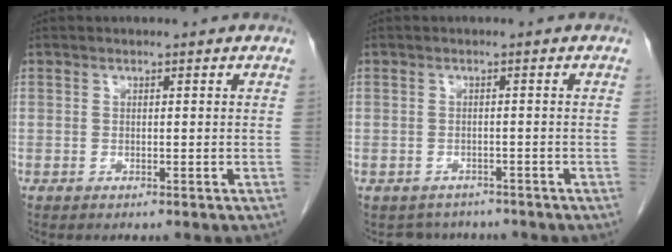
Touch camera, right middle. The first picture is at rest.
{"total": 3.5, "force": [-3.0, 1.7, -0.3], "torque": [0.004, 0.005, -0.044]}